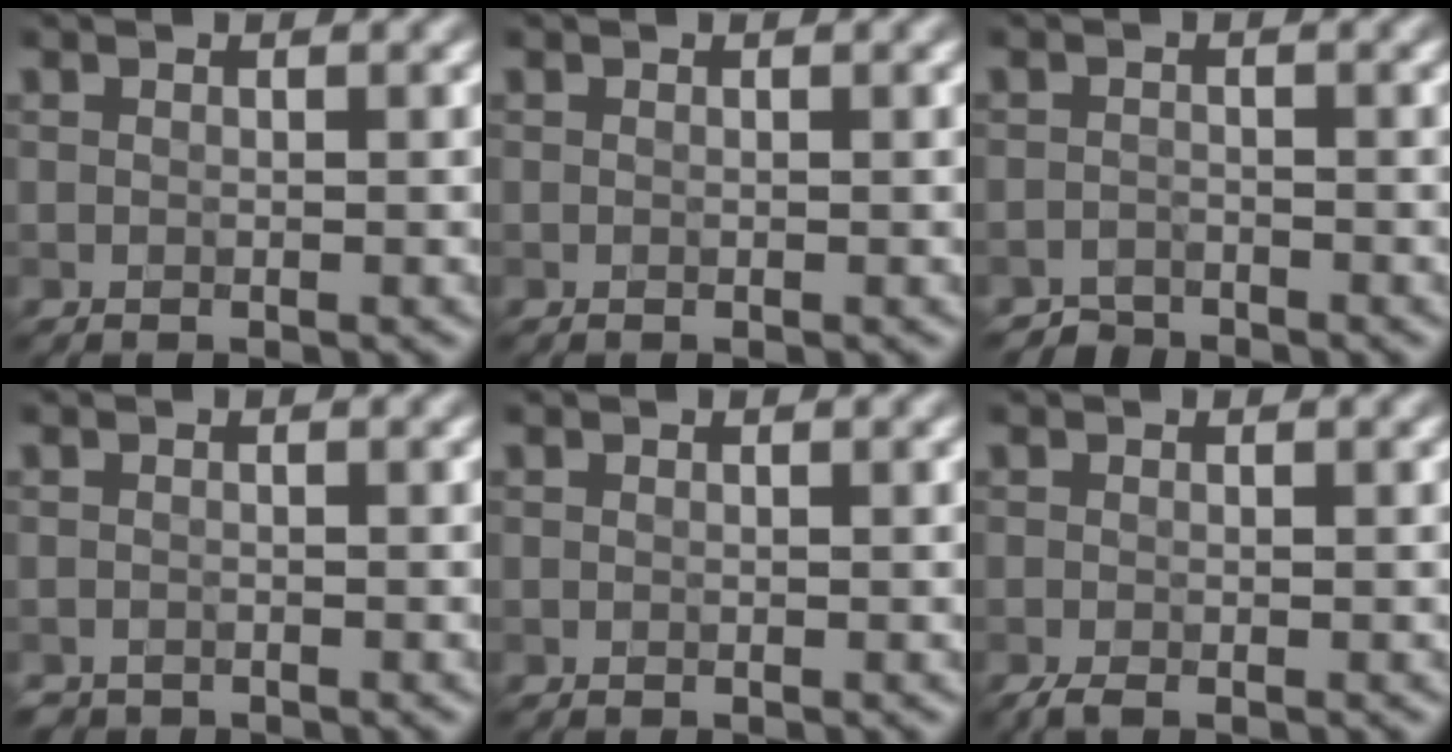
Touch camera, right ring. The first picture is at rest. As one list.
[{"total": 0.0}, {"total": 1.5, "force": [-1.4, 0.3, -0.3], "torque": [0.009, 0.005, -0.028]}, {"total": 0.6, "force": [-0.6, 0.2, -0.1], "torque": [0.003, -0.002, -0.011]}, {"total": 0.0}, {"total": 1.0, "force": [-0.6, 0.2, 0.8], "torque": [-0.015, -0.004, -0.014]}]